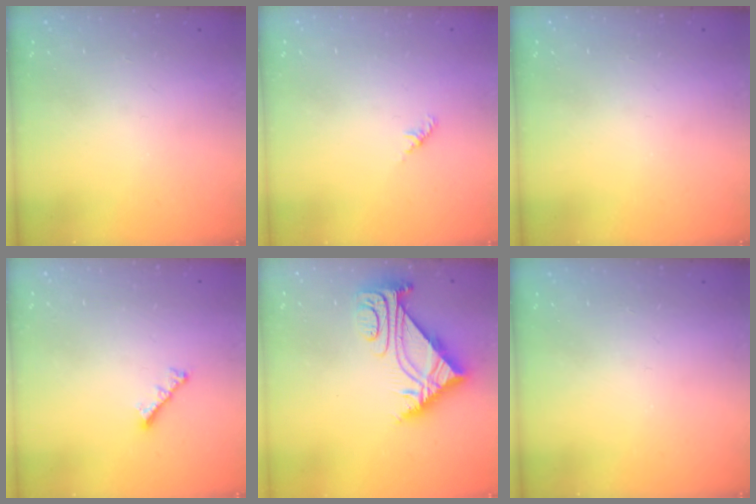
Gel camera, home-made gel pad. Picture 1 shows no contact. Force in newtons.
{"total": 1.8, "press": 1.7, "slide": 0.6}
{"total": 0.0}
{"total": 2.8, "press": 2.7, "slide": 0.6}
{"total": 8.0, "press": 7.9, "slide": 1.2}
{"total": 0.0}